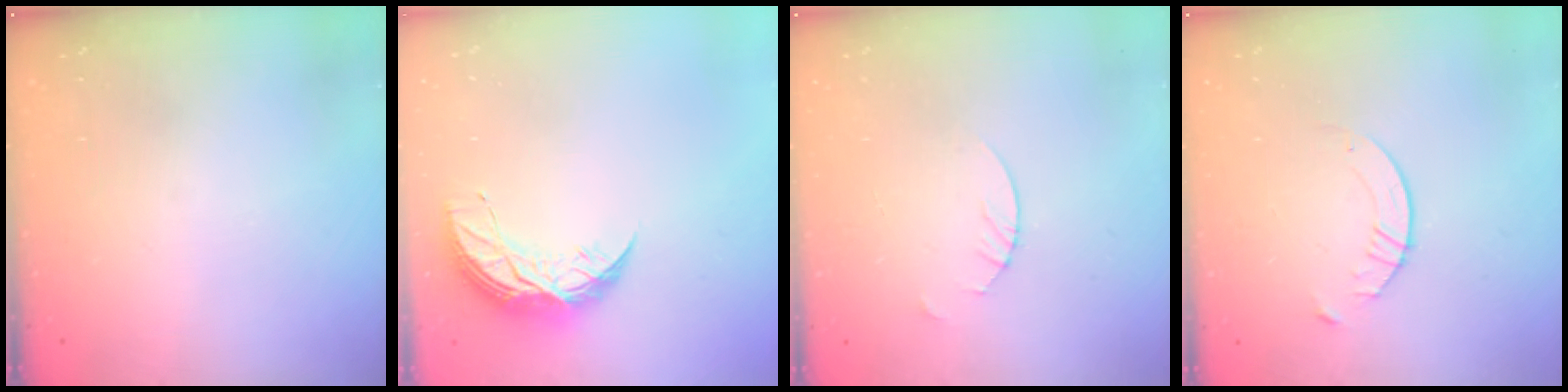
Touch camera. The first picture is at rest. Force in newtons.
{"total": 8.4, "press": 8.4, "slide": 0.4}
{"total": 1.8, "press": 1.8, "slide": 0.2}
{"total": 4.1, "press": 4.1, "slide": 0.4}